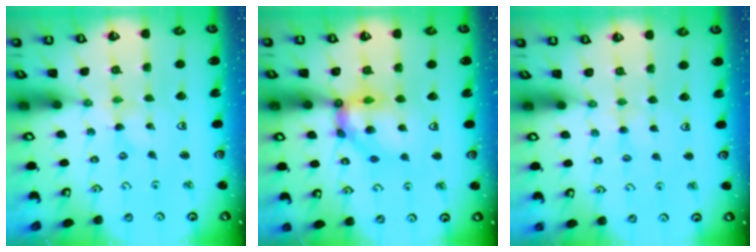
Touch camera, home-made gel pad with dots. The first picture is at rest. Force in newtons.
{"total": 12.0, "press": 11.9, "slide": 1.6}
{"total": 2.4, "press": 2.4, "slide": 0.5}